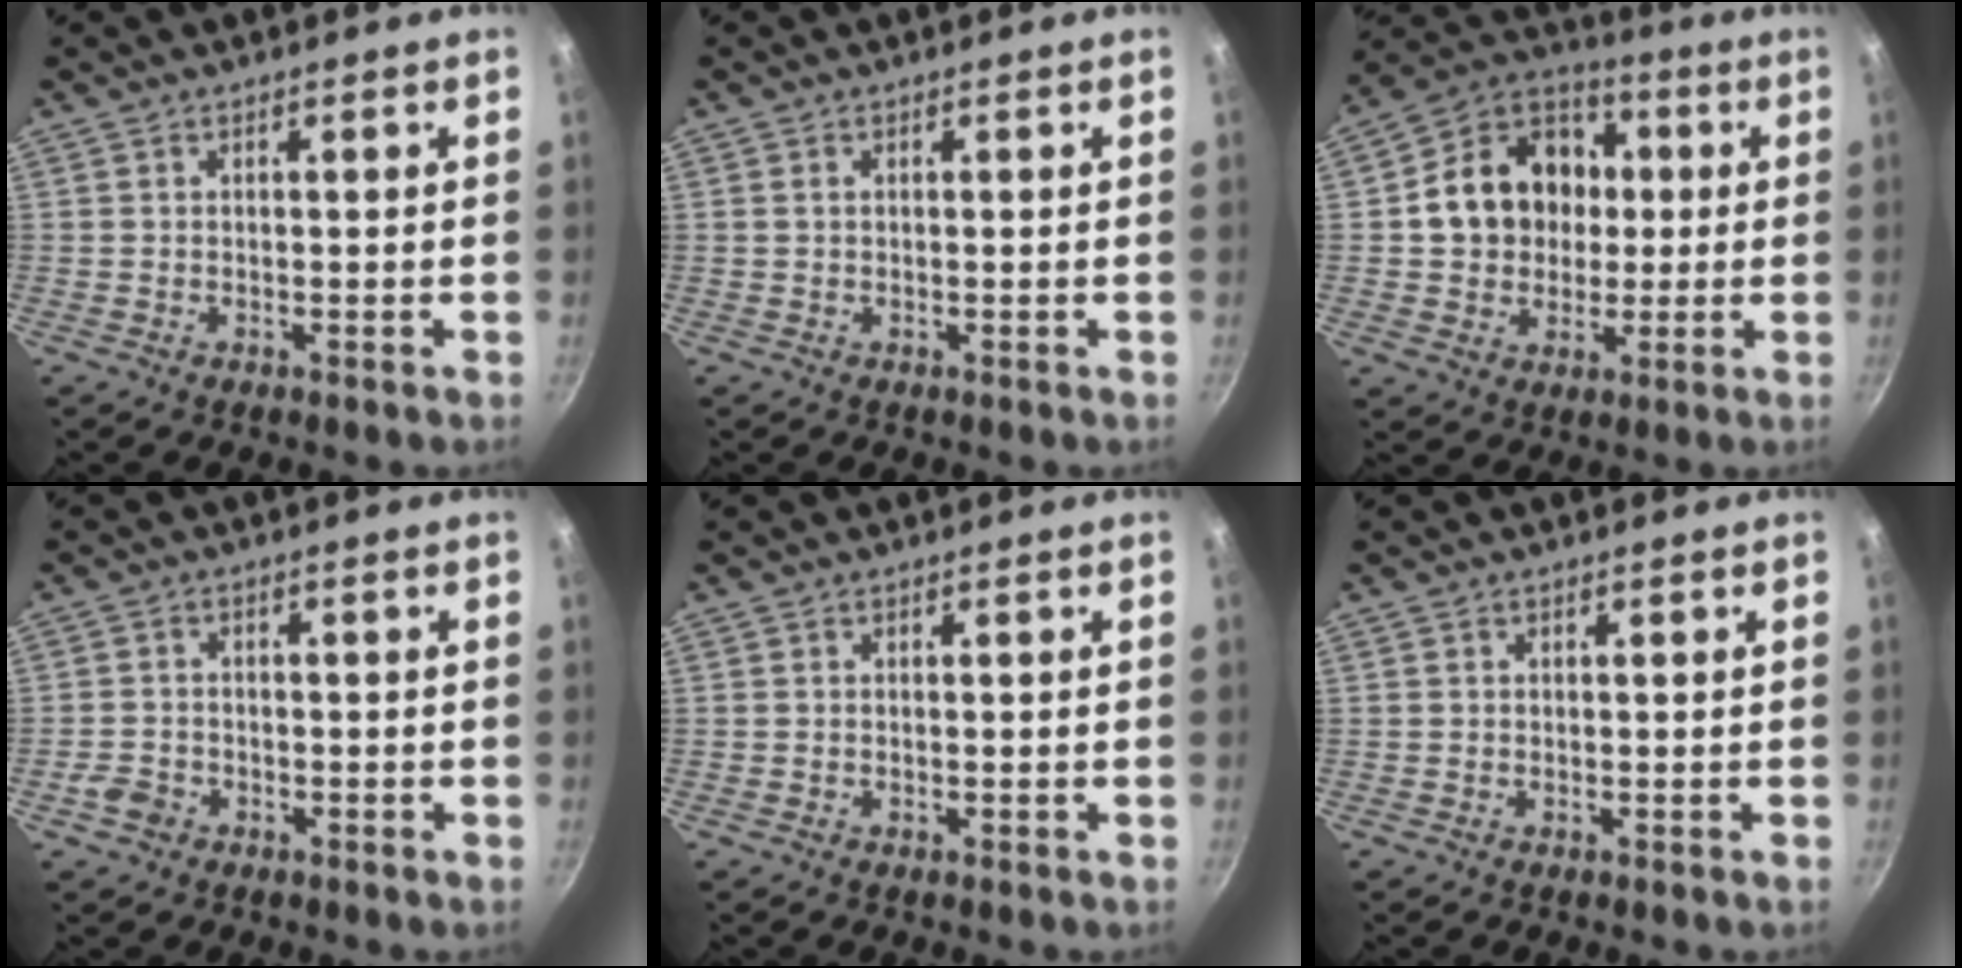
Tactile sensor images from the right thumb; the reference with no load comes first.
{"total": 0.6, "force": [0.1, 0.4, 0.4], "torque": [-0.007, 0.002, 0.002]}
{"total": 16.2, "force": [1.5, 13.5, 8.8], "torque": [-0.114, 0.028, 0.015]}
{"total": 3.4, "force": [-1.8, 2.6, 1.3], "torque": [-0.025, 0.021, -0.033]}
{"total": 0.0}
{"total": 0.0}